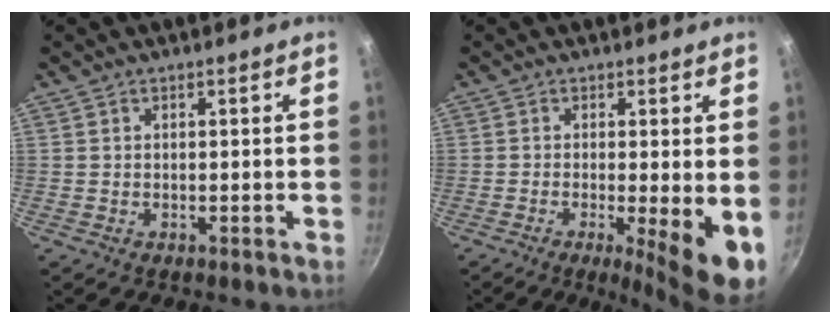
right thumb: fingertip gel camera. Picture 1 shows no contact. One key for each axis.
{"total": 8.4, "fx": -1.4, "fy": 1.4, "fz": 8.1, "tx": -0.111, "ty": -0.012, "tz": -0.018}